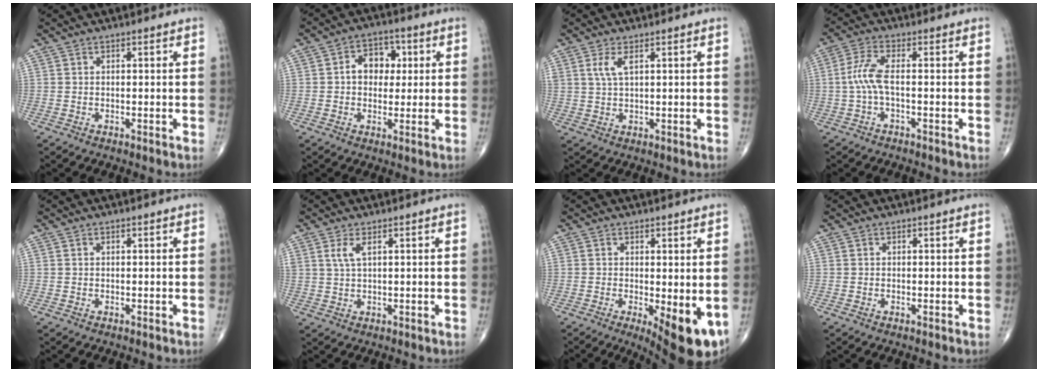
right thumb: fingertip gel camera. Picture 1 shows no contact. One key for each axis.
{"total": 7.3, "fx": 1.0, "fy": 5.6, "fz": 4.6, "tx": -0.035, "ty": 0.013, "tz": 0.011}
{"total": 3.3, "fx": 1.4, "fy": 1.1, "fz": 2.7, "tx": -0.061, "ty": -0.001, "tz": 0.035}
{"total": 5.2, "fx": -0.6, "fy": 1.4, "fz": 4.9, "tx": -0.126, "ty": 0.014, "tz": -0.018}
{"total": 0.0}
{"total": 2.8, "fx": 1.2, "fy": 0.9, "fz": 2.3, "tx": -0.054, "ty": -0.001, "tz": 0.032}
{"total": 10.2, "fx": -2.6, "fy": 3.2, "fz": 9.3, "tx": -0.122, "ty": -0.022, "tz": -0.028}
{"total": 0.0}